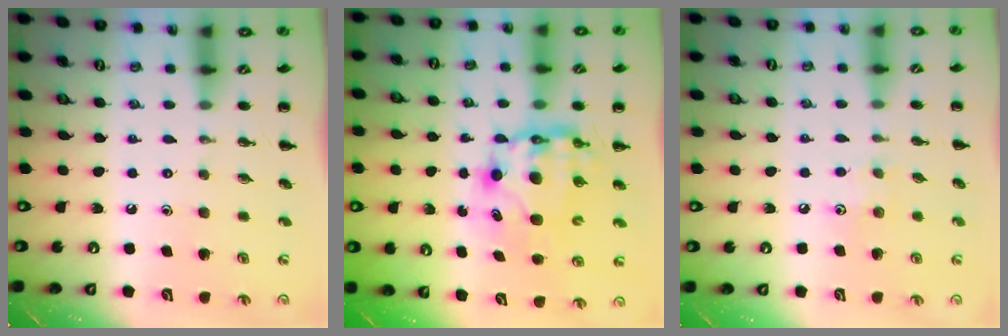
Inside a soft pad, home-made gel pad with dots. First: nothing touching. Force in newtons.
{"total": 7.3, "press": 7.0, "slide": 2.1}
{"total": 5.6, "press": 5.5, "slide": 1.3}